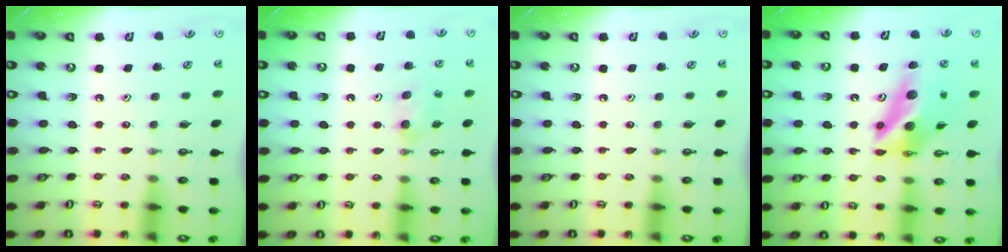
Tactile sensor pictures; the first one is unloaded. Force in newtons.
{"total": 4.2, "press": 3.9, "slide": 1.5}
{"total": 0.0}
{"total": 12.8, "press": 12.7, "slide": 1.3}